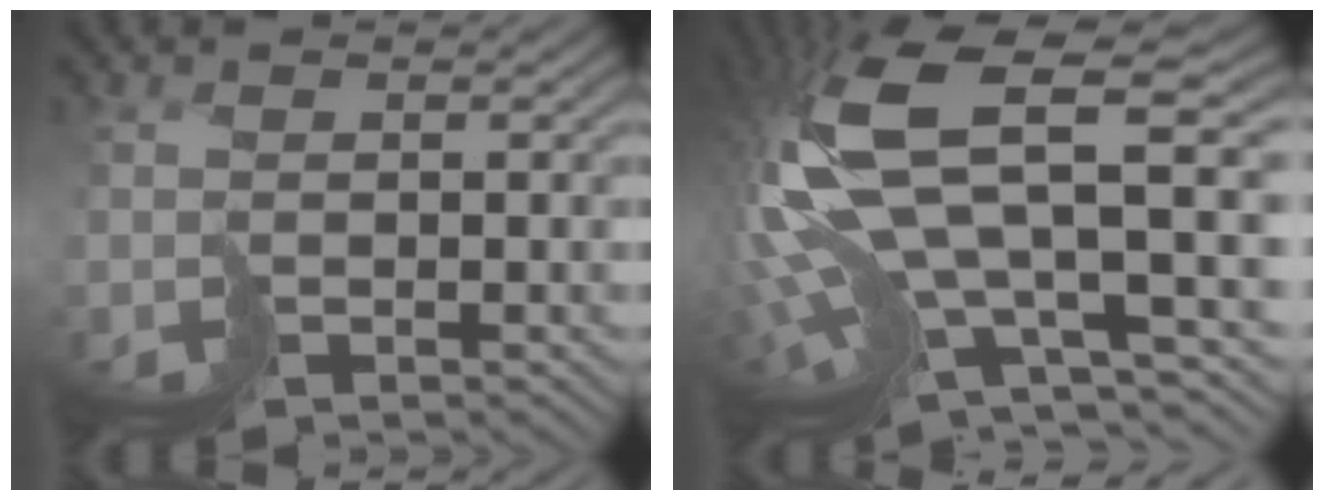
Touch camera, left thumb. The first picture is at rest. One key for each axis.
{"total": 17.1, "fx": 1.3, "fy": 7.4, "fz": 15.4, "tx": -0.368, "ty": -0.031, "tz": 0.055}